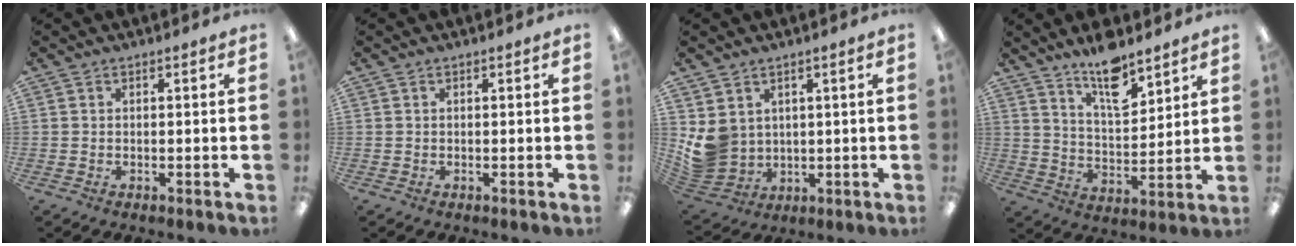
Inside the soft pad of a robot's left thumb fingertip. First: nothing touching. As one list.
[{"total": 0.0}, {"total": 7.6, "force": [2.3, 6.9, 2.2], "torque": [-0.066, -0.013, 0.054]}, {"total": 11.7, "force": [9.0, 4.3, 6.0], "torque": [-0.085, -0.056, 0.157]}]